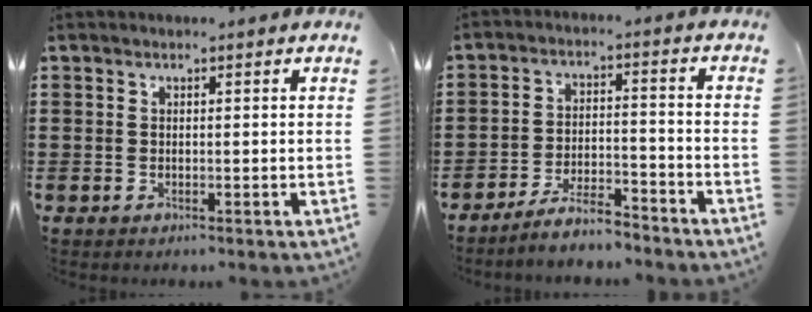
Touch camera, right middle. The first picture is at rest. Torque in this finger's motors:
{"motor_torque": [0.88, -0.05, 0.16, 0.11]}